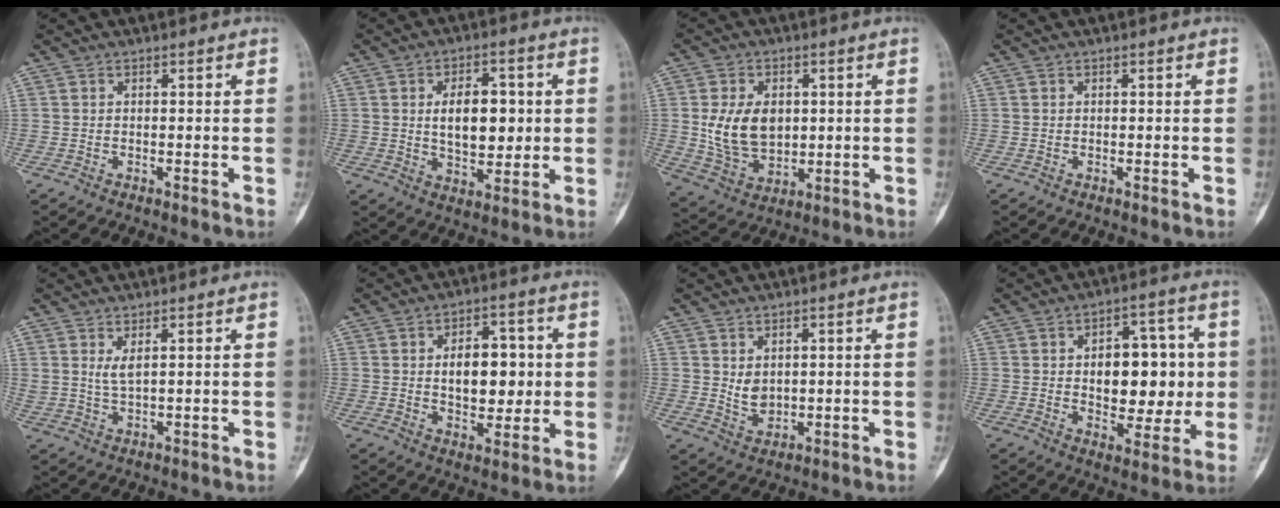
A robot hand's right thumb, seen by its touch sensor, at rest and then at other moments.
{"total": 10.5, "force": [1.2, 6.1, 8.4], "torque": [-0.099, -0.004, 0.026]}
{"total": 11.6, "force": [1.2, 8.1, 8.2], "torque": [-0.128, -0.012, 0.037]}
{"total": 0.0}
{"total": 2.8, "force": [1.4, 0.8, 2.3], "torque": [-0.050, -0.013, 0.035]}
{"total": 11.2, "force": [0.9, 6.9, 8.8], "torque": [-0.088, 0.003, 0.020]}
{"total": 3.8, "force": [1.0, 2.8, 2.4], "torque": [-0.033, -0.015, 0.030]}
{"total": 15.0, "force": [0.8, 8.9, 12.0], "torque": [-0.112, 0.013, 0.016]}